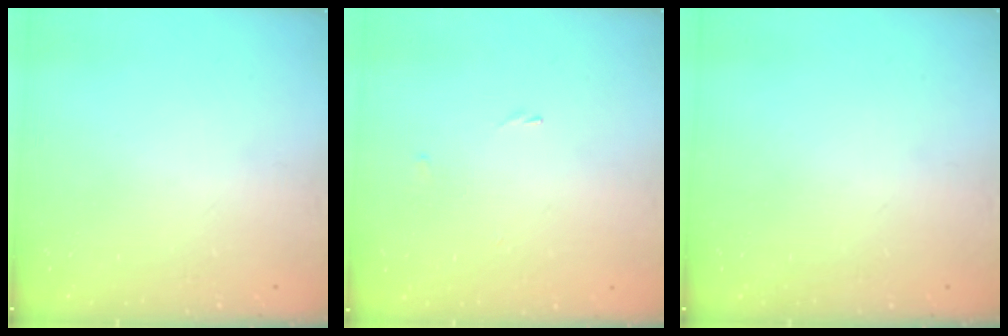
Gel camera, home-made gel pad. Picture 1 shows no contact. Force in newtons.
{"total": 0.0}
{"total": 0.0}